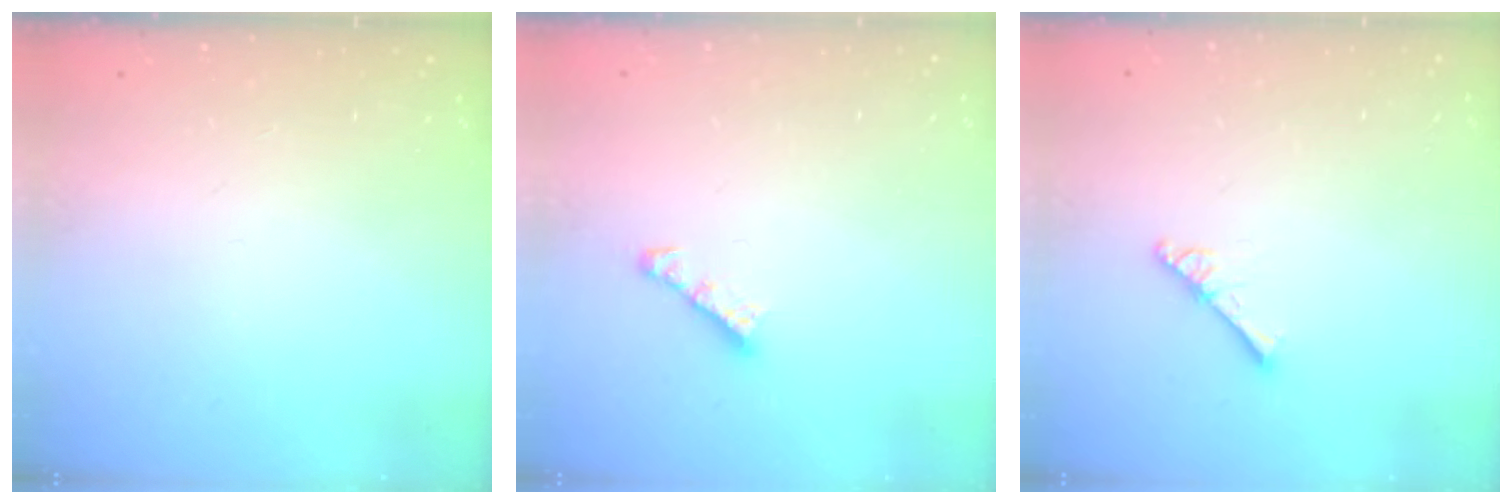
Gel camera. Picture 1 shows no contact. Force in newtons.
{"total": 3.0, "press": 3.0, "slide": 0.3}
{"total": 2.5, "press": 2.5, "slide": 0.3}